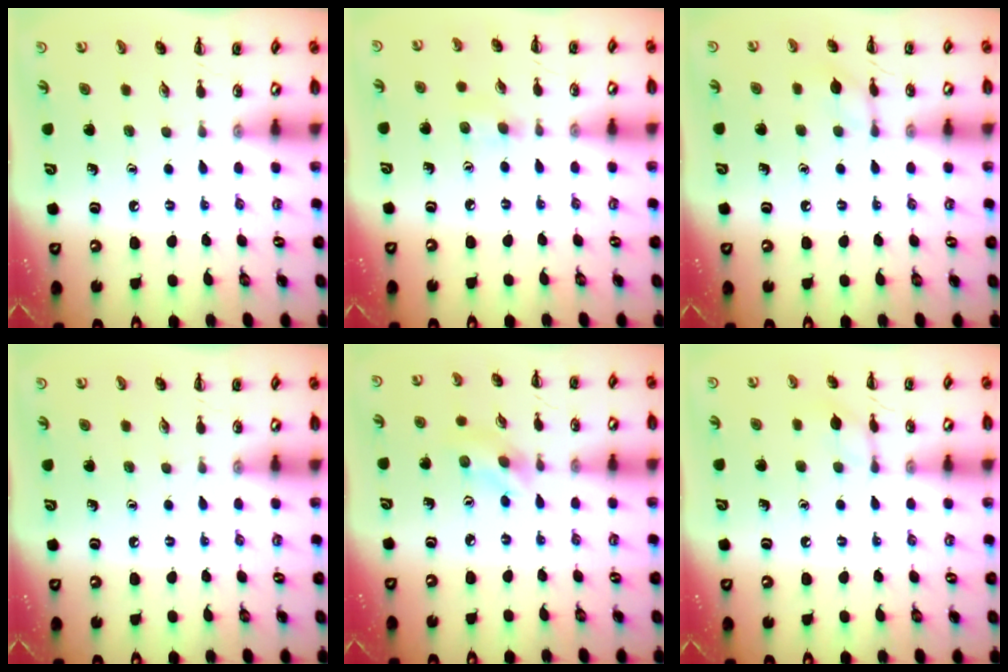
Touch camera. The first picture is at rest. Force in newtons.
{"total": 4.5, "press": 4.1, "slide": 1.7}
{"total": 6.9, "press": 6.9, "slide": 0.5}
{"total": 0.0}
{"total": 2.7, "press": 2.6, "slide": 0.6}
{"total": 6.9, "press": 6.9, "slide": 0.5}